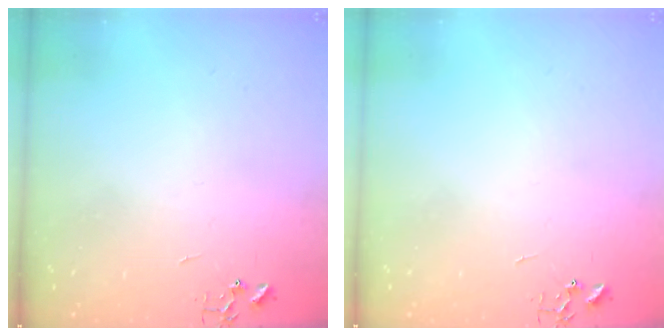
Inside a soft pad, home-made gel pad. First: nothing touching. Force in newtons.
{"total": 0.0}